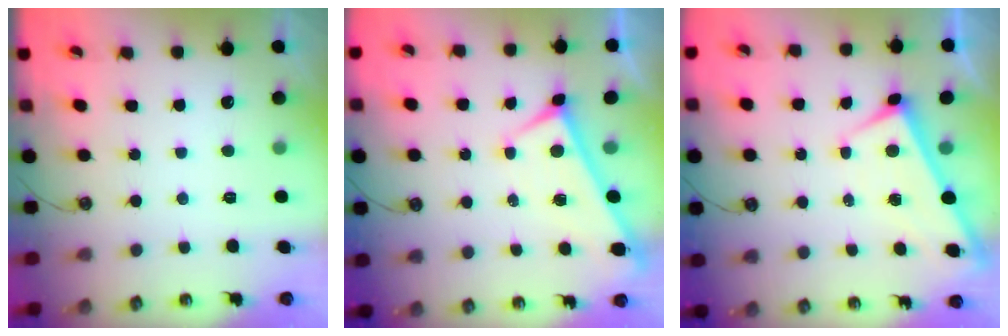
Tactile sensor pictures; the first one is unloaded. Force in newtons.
{"total": 0.0}
{"total": 1.7, "press": 1.7, "slide": 0.1}